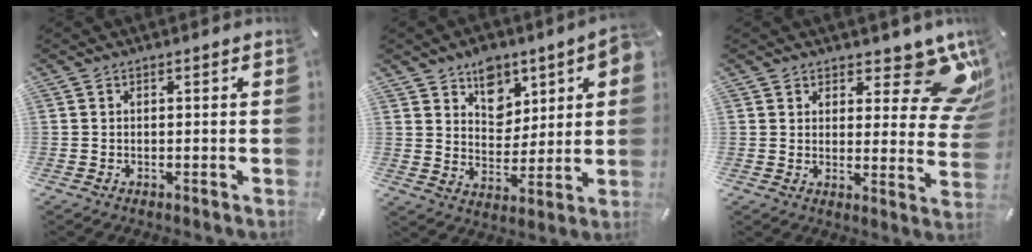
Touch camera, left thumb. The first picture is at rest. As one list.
[{"total": 9.6, "force": [5.8, 7.1, 2.7], "torque": [-0.028, -0.039, 0.104]}, {"total": 12.1, "force": [8.8, 5.0, 6.5], "torque": [-0.070, -0.075, 0.153]}]